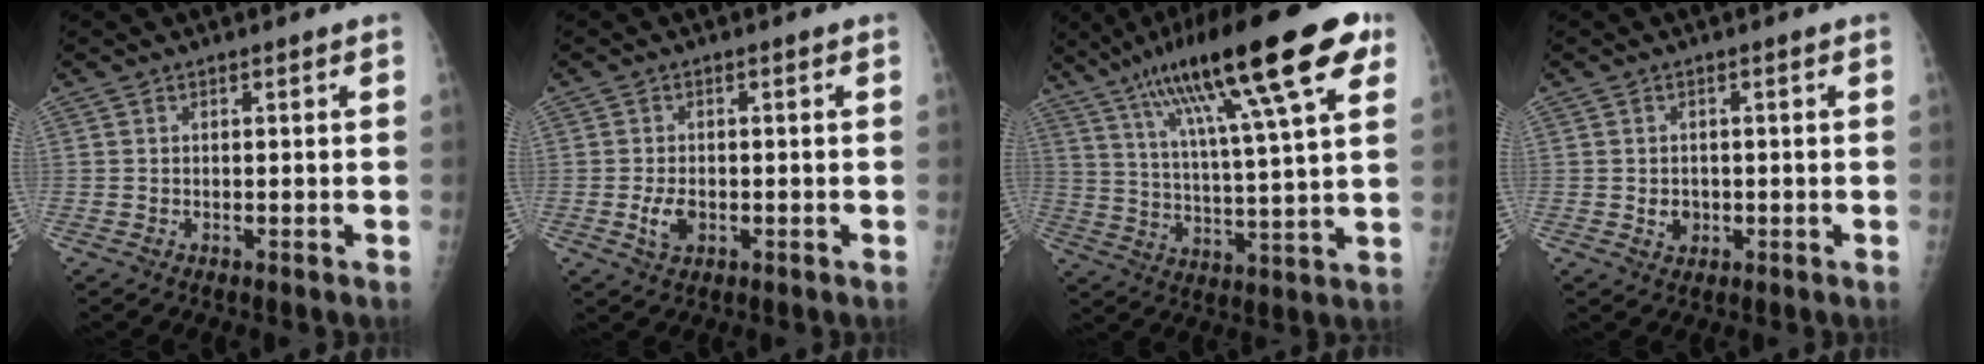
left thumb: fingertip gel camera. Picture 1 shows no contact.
{"total": 3.8, "force": [-1.0, 2.3, 2.8], "torque": [-0.051, 0.000, -0.015]}
{"total": 24.8, "force": [13.3, 4.4, 20.5], "torque": [-0.331, -0.007, 0.215]}
{"total": 2.7, "force": [-0.5, 2.3, 1.3], "torque": [-0.008, 0.003, -0.002]}